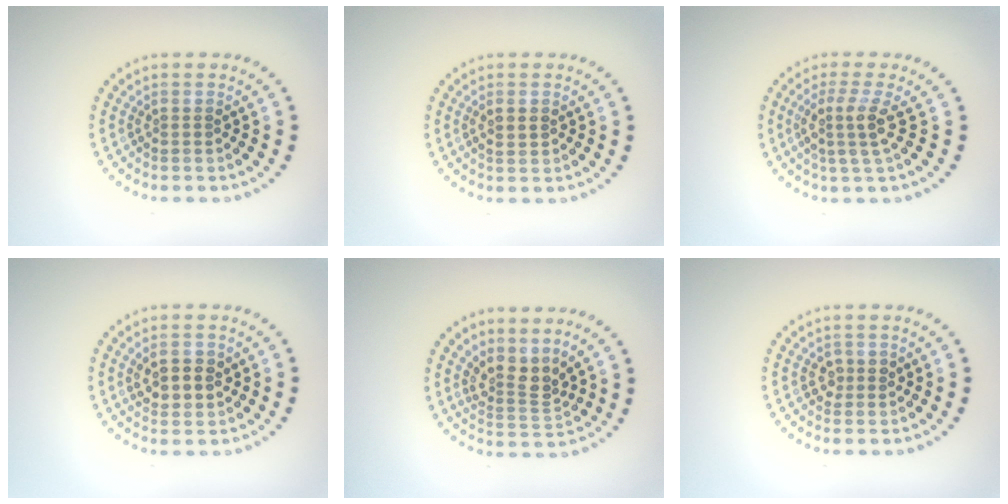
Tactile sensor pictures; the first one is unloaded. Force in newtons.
{"total": 1.0, "press": 0.9, "slide": 0.3}
{"total": 2.8, "press": 2.1, "slide": 1.9}
{"total": 3.0, "press": 3.0, "slide": 0.6}
{"total": 3.0, "press": 2.1, "slide": 2.1}
{"total": 1.5, "press": 1.5, "slide": 0.3}